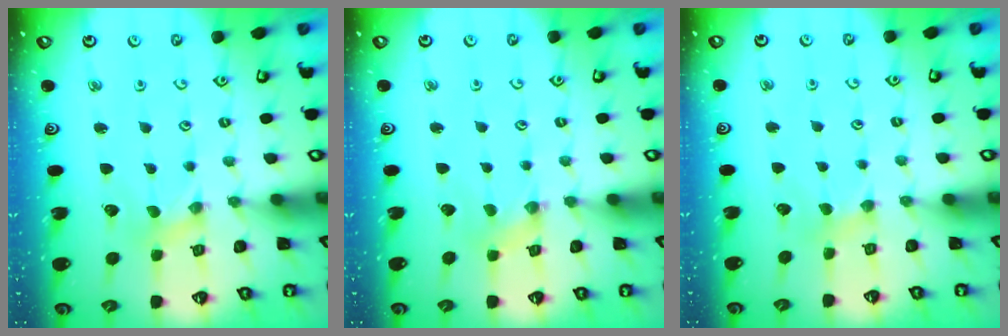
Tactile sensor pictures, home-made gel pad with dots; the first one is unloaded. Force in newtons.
{"total": 1.5, "press": 1.4, "slide": 0.2}
{"total": 1.9, "press": 1.9, "slide": 0.4}